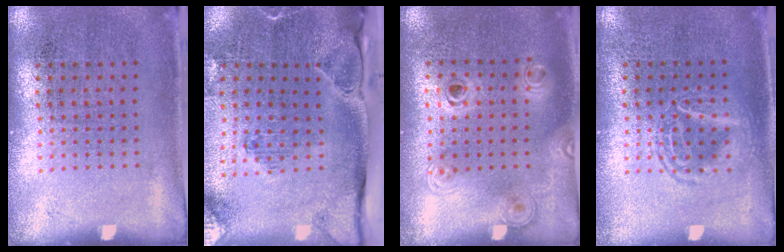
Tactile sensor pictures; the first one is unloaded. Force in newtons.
{"total": 3.0, "press": 2.3, "slide": 1.9}
{"total": 1.2, "press": 1.1, "slide": 0.6}
{"total": 2.2, "press": 2.2, "slide": 0.3}